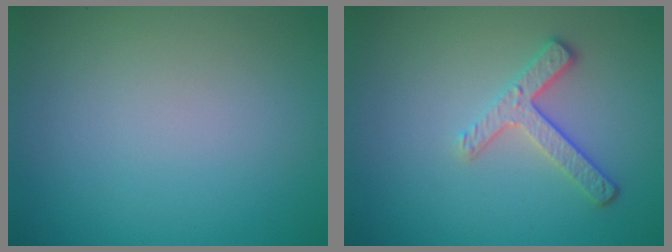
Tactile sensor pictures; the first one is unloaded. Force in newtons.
{"total": 2.7, "press": 2.3, "slide": 1.5}